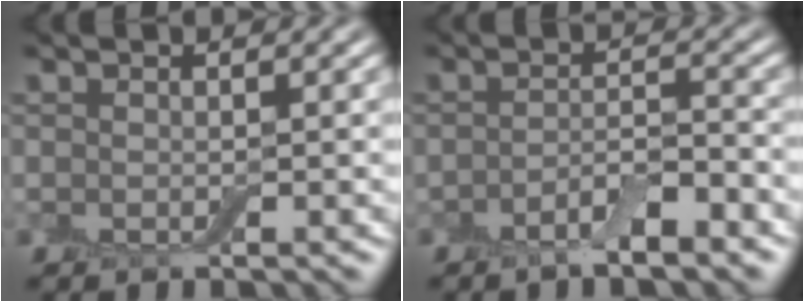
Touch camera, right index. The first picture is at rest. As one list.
[{"total": 3.0, "force": [-1.9, 0.8, 2.2], "torque": [-0.038, 0.005, -0.038]}]